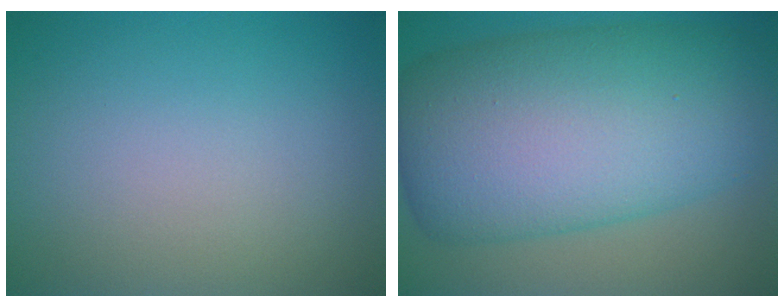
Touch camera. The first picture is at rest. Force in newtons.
{"total": 14.7, "press": 14.7, "slide": 0.1}